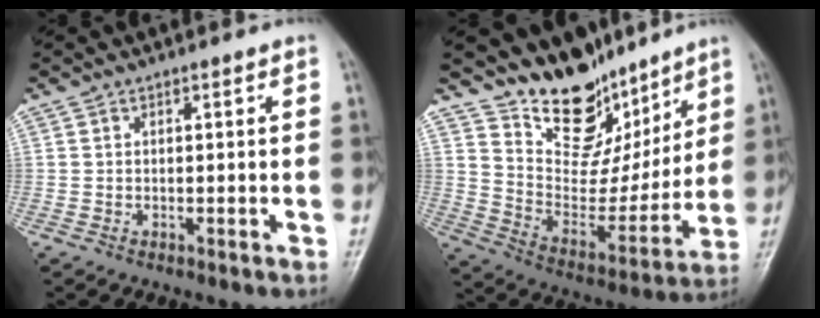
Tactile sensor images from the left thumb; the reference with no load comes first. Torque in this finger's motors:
{"motor_torque": [0.96, -0.44, 1.03, -0.86, 0.06]}